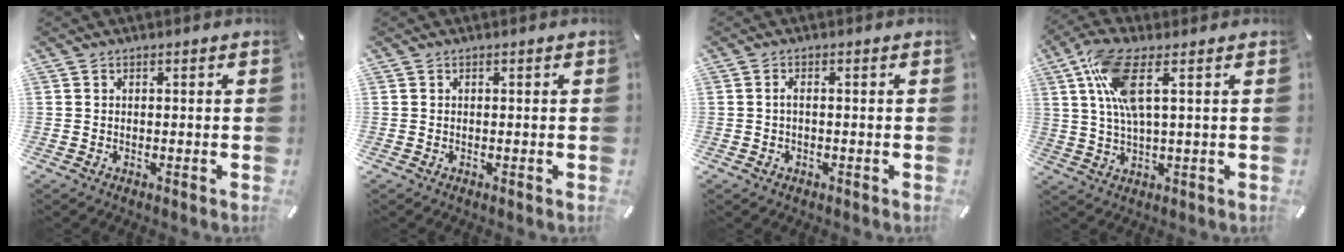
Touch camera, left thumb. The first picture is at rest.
{"total": 0.0}
{"total": 1.6, "force": [-0.2, 0.9, 1.3], "torque": [-0.026, 0.003, -0.005]}
{"total": 10.7, "force": [3.6, 3.0, 9.6], "torque": [-0.208, -0.006, 0.061]}